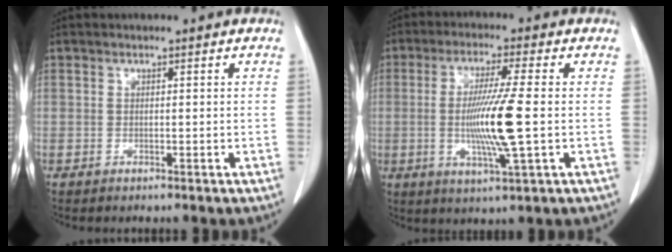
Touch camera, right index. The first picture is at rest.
{"total": 10.2, "force": [-1.0, -0.5, 10.1], "torque": [-0.200, -0.014, -0.020]}